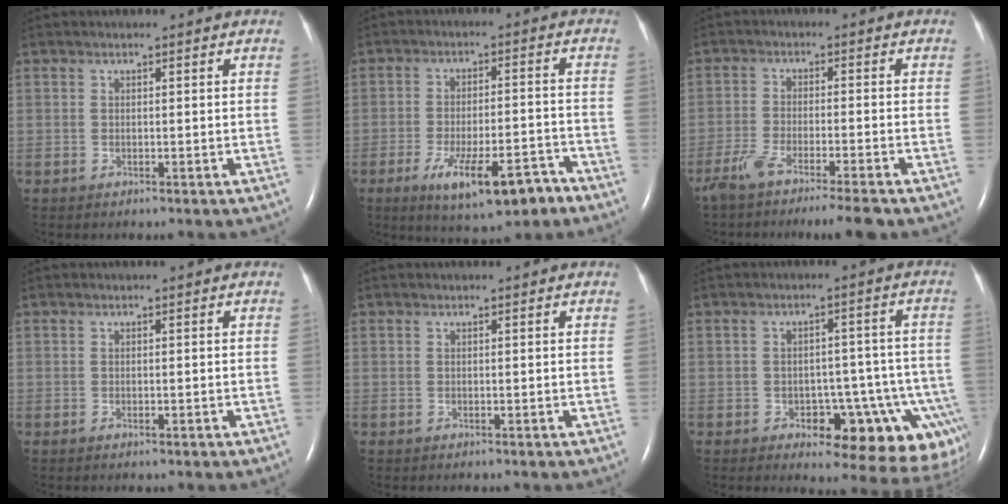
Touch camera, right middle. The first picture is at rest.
{"total": 11.5, "force": [-6.9, 3.0, 8.7], "torque": [-0.143, -0.006, -0.100]}
{"total": 8.7, "force": [-7.0, -0.1, 5.2], "torque": [-0.087, -0.017, -0.116]}
{"total": 0.6, "force": [-0.3, 0.2, 0.5], "torque": [-0.011, -0.002, -0.003]}
{"total": 0.0}
{"total": 14.7, "force": [-7.4, 6.3, 11.0], "torque": [-0.061, 0.023, -0.081]}